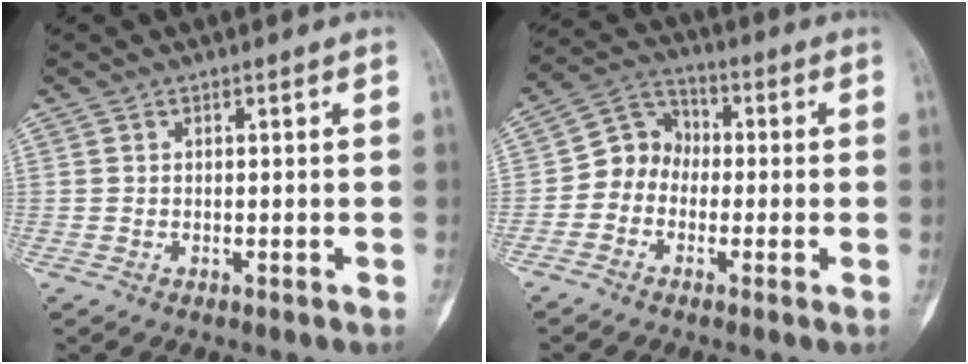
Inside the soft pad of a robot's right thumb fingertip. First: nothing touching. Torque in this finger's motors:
{"motor_torque": [0.02, 0.02, 0.00, -0.01, 0.01]}